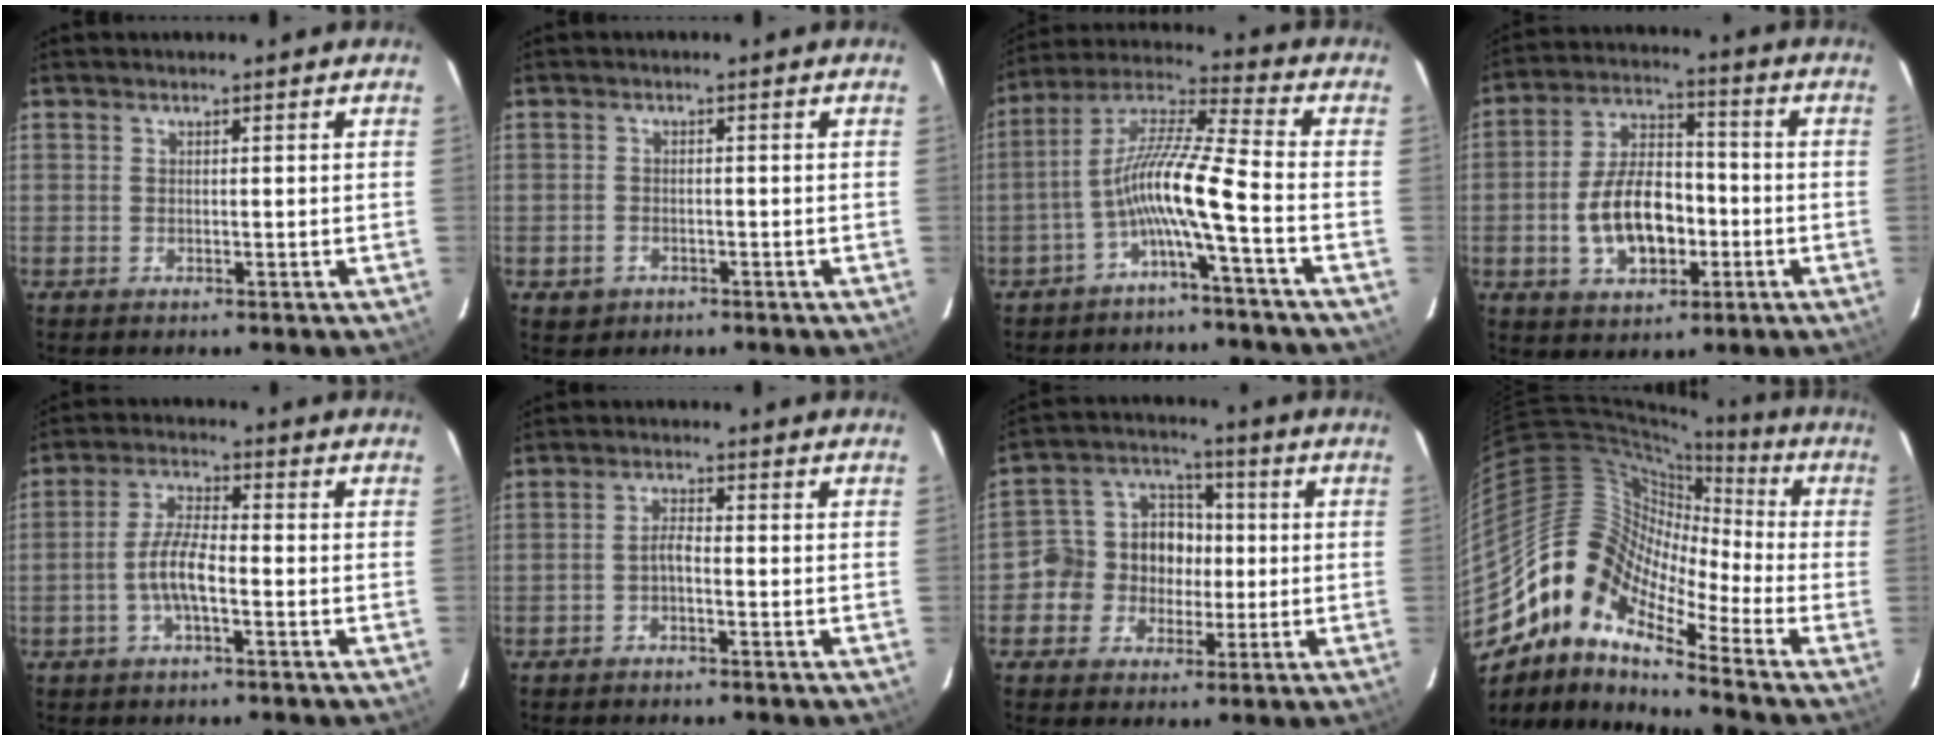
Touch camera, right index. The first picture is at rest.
{"total": 2.8, "force": [-1.2, 2.4, 0.8], "torque": [-0.022, 0.002, -0.012]}
{"total": 10.4, "force": [-4.2, -0.2, 9.5], "torque": [-0.200, 0.017, -0.083]}
{"total": 12.5, "force": [-3.1, 7.3, 9.6], "torque": [-0.192, 0.020, -0.043]}
{"total": 5.7, "force": [-2.0, 1.4, 5.2], "torque": [-0.110, 0.008, -0.040]}
{"total": 2.0, "force": [-1.2, 0.6, 1.5], "torque": [-0.035, 0.008, -0.024]}
{"total": 10.2, "force": [-1.4, 9.4, 3.6], "torque": [-0.079, 0.034, -0.030]}
{"total": 12.7, "force": [-8.1, 6.1, 7.7], "torque": [-0.115, 0.014, -0.181]}